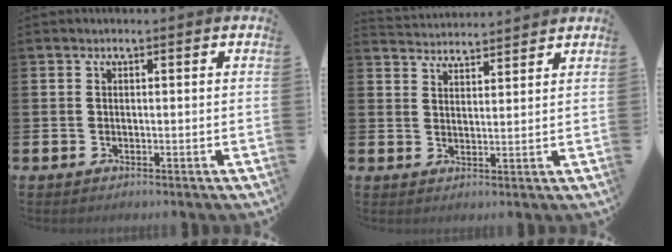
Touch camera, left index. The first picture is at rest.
{"total": 3.6, "force": [3.6, 0.0, -0.4], "torque": [-0.001, -0.026, 0.065]}